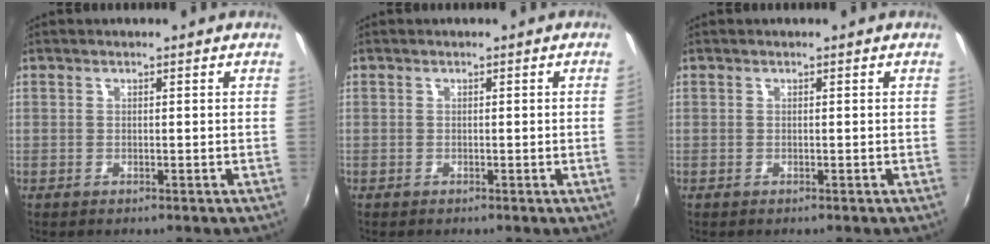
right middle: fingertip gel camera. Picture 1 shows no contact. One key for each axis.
{"total": 0.7, "fx": 0.0, "fy": -0.4, "fz": 0.6, "tx": -0.004, "ty": -0.003, "tz": 0.000}
{"total": 0.0}